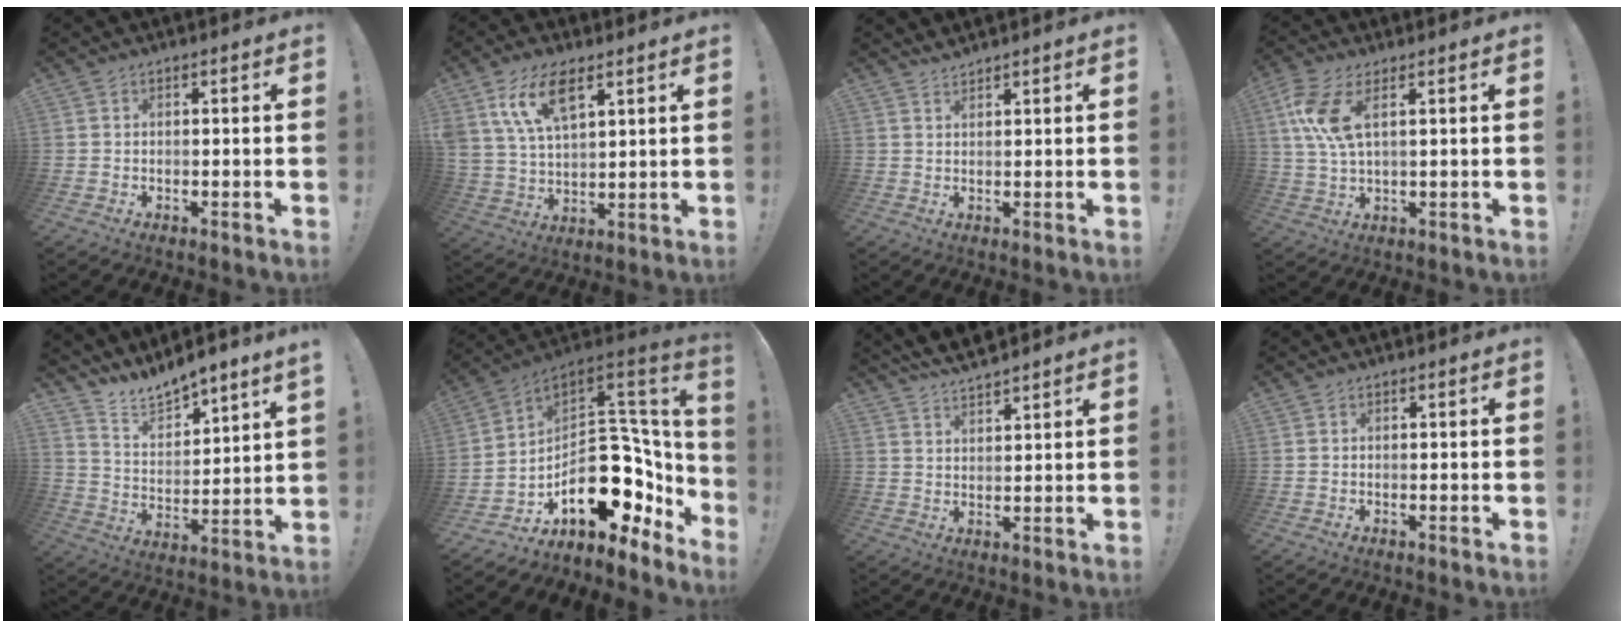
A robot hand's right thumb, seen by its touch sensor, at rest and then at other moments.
{"total": 12.7, "force": [7.3, 6.1, 8.5], "torque": [-0.161, -0.022, 0.133]}
{"total": 2.1, "force": [2.1, 0.0, 0.2], "torque": [0.003, -0.014, 0.037]}
{"total": 8.9, "force": [3.3, 3.1, 7.6], "torque": [-0.161, -0.014, 0.060]}
{"total": 8.2, "force": [8.2, 0.4, 0.2], "torque": [-0.017, -0.092, 0.148]}
{"total": 22.4, "force": [-4.1, 13.7, 17.3], "torque": [-0.240, -0.004, -0.039]}
{"total": 6.2, "force": [5.7, 1.5, 2.1], "torque": [-0.038, -0.033, 0.105]}
{"total": 0.0}